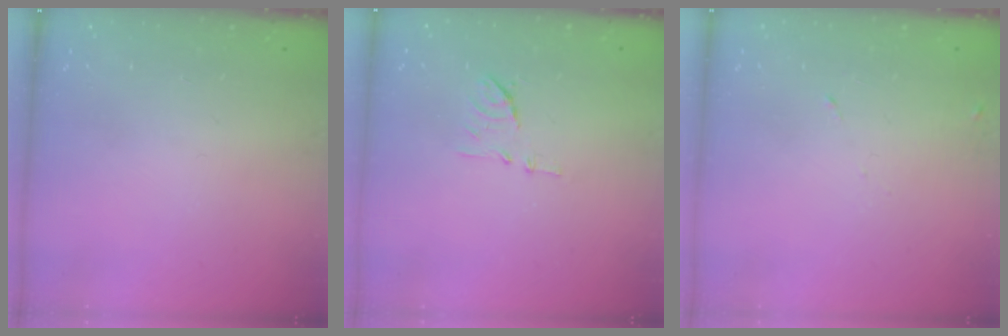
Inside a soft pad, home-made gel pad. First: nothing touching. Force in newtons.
{"total": 7.5, "press": 7.5, "slide": 0.8}
{"total": 4.3, "press": 4.3, "slide": 0.7}